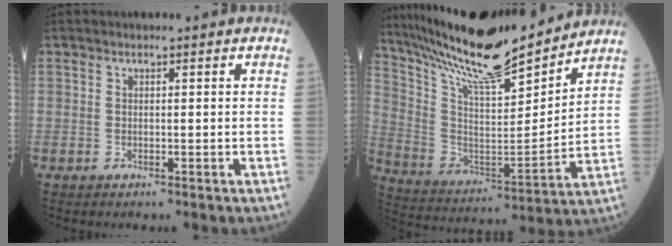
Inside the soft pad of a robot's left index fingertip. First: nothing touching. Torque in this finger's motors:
{"motor_torque": [1.04, -1.09, 0.76, 0.21]}